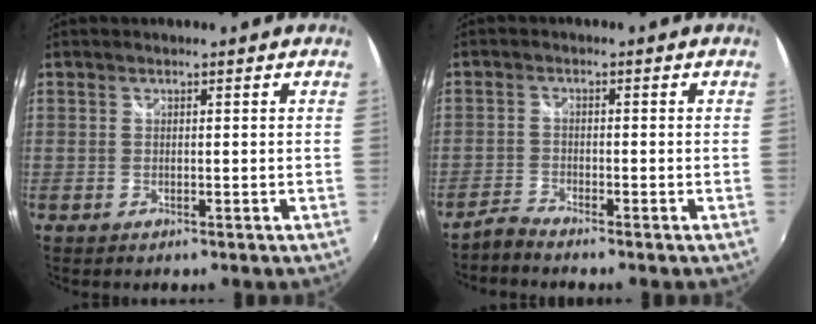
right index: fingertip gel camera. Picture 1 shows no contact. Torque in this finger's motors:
{"motor_torque": [-1.32, -0.82, -0.81, -0.02]}